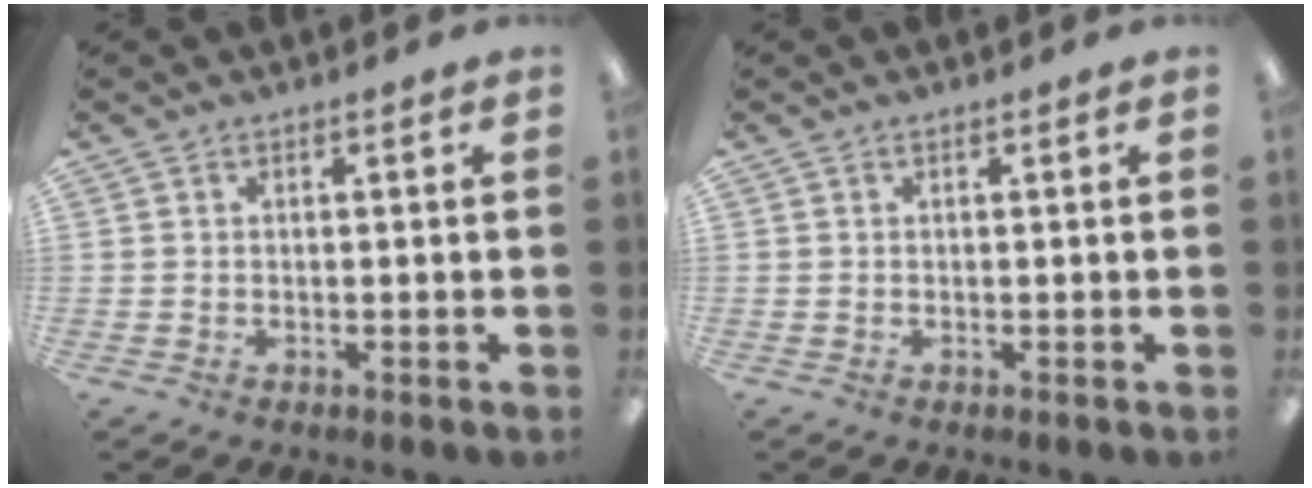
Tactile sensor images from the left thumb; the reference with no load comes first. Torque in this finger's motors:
{"motor_torque": [0.00, 0.00, 0.02, -0.02, 0.00]}